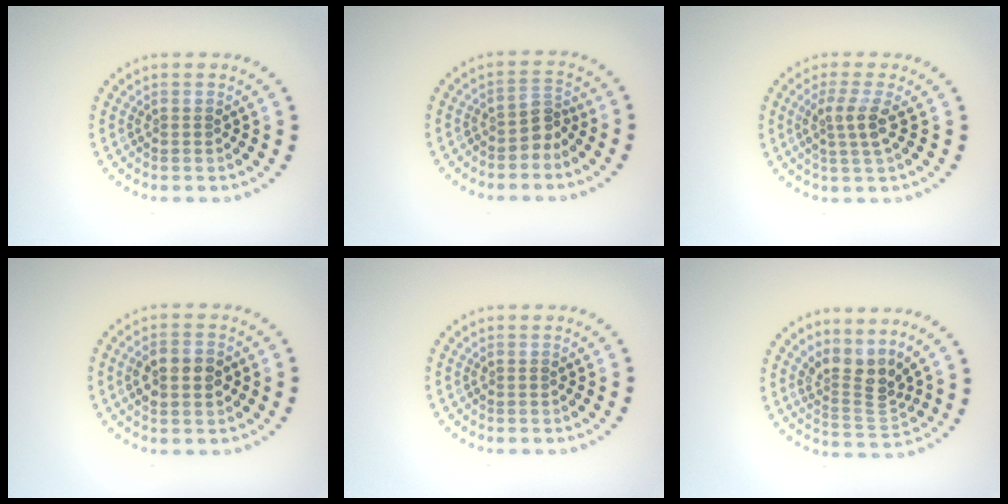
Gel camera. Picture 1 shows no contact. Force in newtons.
{"total": 2.1, "press": 1.5, "slide": 1.4}
{"total": 2.5, "press": 2.0, "slide": 1.5}
{"total": 3.5, "press": 3.5, "slide": 0.3}
{"total": 0.0}
{"total": 3.4, "press": 2.4, "slide": 2.5}